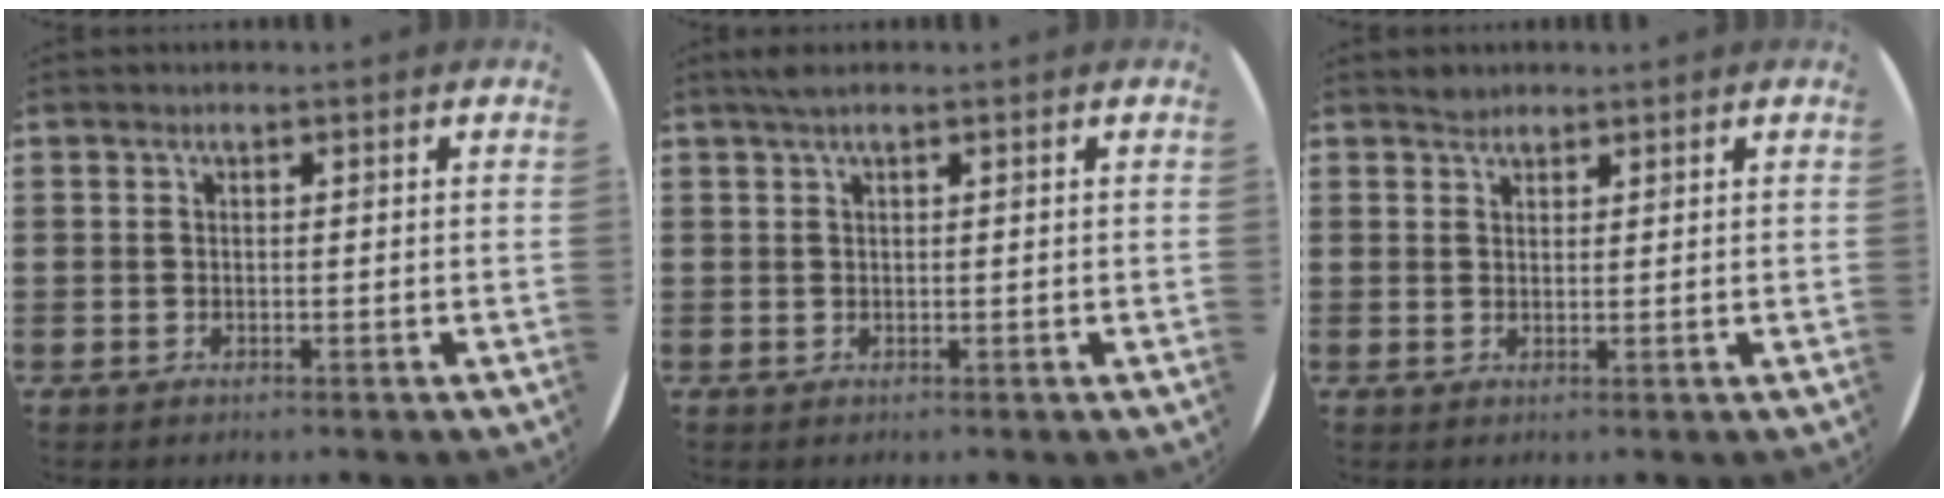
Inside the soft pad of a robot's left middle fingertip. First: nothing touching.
{"total": 0.9, "force": [0.6, 0.0, 0.7], "torque": [-0.014, 0.003, 0.011]}
{"total": 1.3, "force": [1.2, 0.4, -0.2], "torque": [0.002, 0.001, 0.024]}